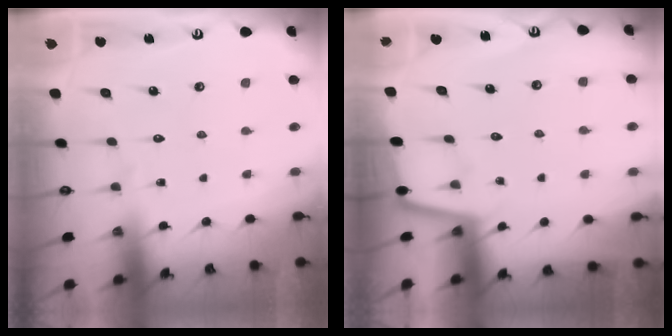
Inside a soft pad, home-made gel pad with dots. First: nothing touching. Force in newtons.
{"total": 1.7, "press": 1.7, "slide": 0.3}